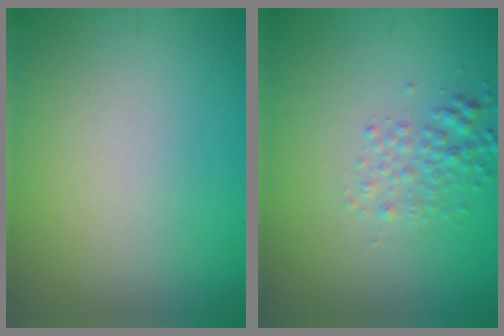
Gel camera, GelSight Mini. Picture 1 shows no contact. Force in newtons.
{"total": 2.0, "press": 2.0, "slide": 0.1}